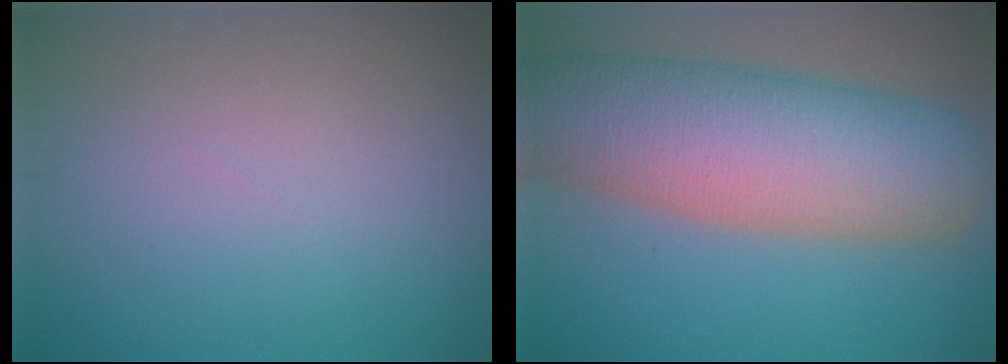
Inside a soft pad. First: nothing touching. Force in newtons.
{"total": 12.0, "press": 12.0, "slide": 0.6}